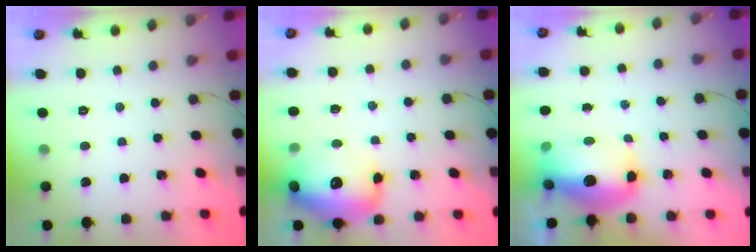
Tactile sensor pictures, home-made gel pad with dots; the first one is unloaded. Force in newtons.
{"total": 18.3, "press": 18.1, "slide": 2.9}
{"total": 14.7, "press": 14.3, "slide": 3.2}